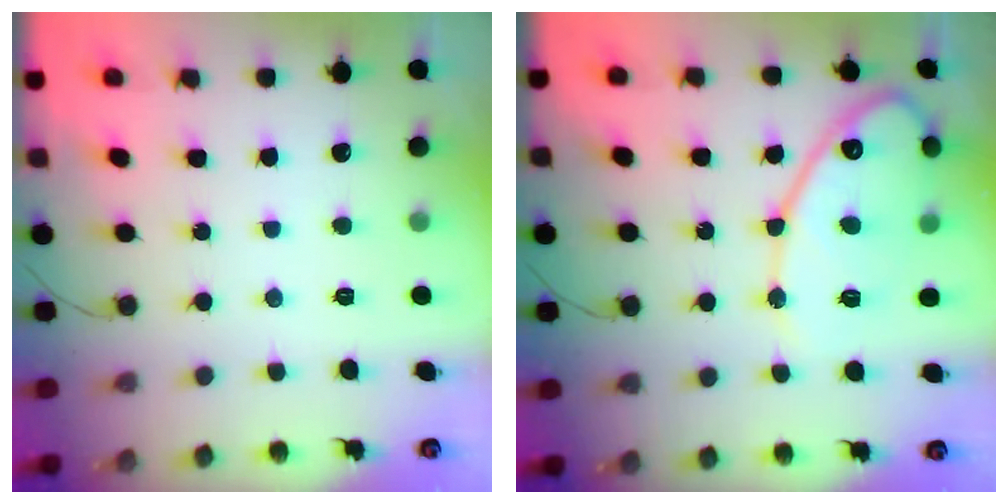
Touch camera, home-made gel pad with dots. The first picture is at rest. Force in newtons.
{"total": 14.9, "press": 14.8, "slide": 1.0}